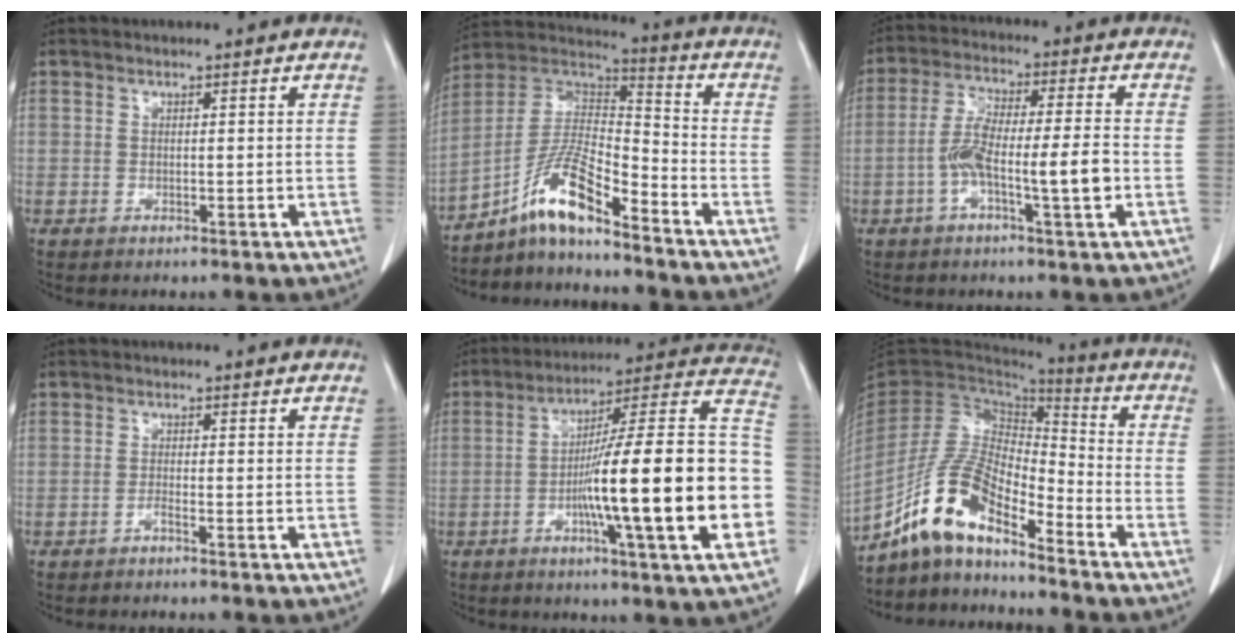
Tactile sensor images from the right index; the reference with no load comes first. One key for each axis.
{"total": 11.2, "fx": -7.9, "fy": 1.3, "fz": 7.8, "tx": -0.165, "ty": 0.018, "tz": -0.146}
{"total": 9.7, "fx": -2.5, "fy": 0.9, "fz": 9.3, "tx": -0.174, "ty": 0.012, "tz": -0.049}
{"total": 0.9, "fx": -0.7, "fy": -0.3, "fz": 0.5, "tx": -0.010, "ty": 0.002, "tz": -0.015}
{"total": 25.2, "fx": -5.0, "fy": 1.0, "fz": 24.7, "tx": -0.289, "ty": 0.012, "tz": -0.085}
{"total": 11.7, "fx": -9.0, "fy": 3.1, "fz": 6.7, "tx": -0.146, "ty": 0.022, "tz": -0.168}